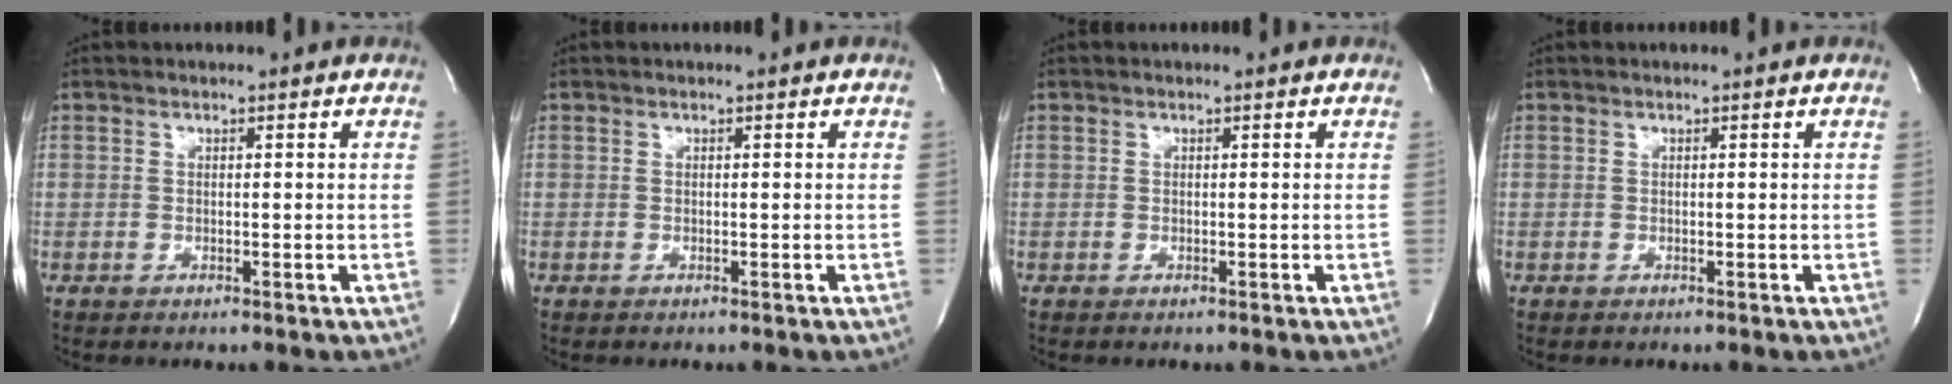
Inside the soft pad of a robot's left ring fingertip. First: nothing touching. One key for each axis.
{"total": 0.0}
{"total": 0.0}
{"total": 0.0}